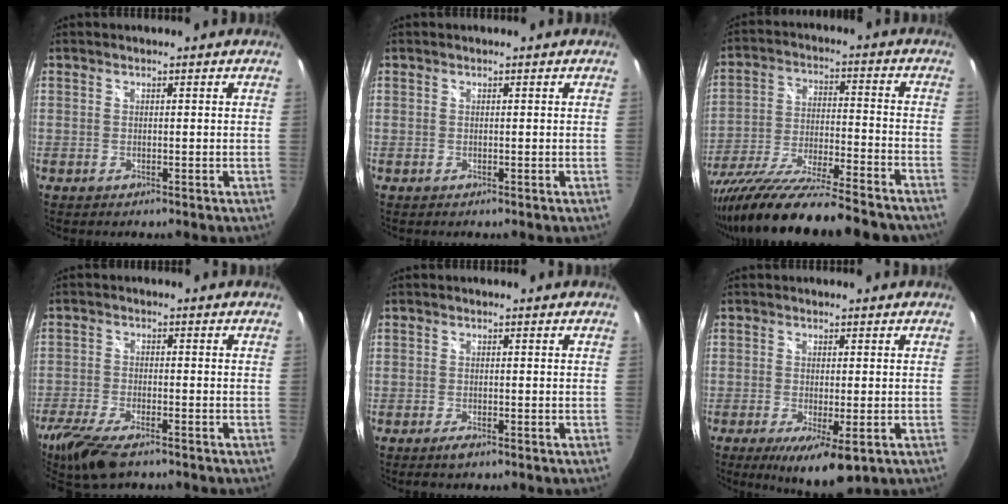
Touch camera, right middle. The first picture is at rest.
{"total": 0.0}
{"total": 25.1, "force": [-20.9, 3.0, 13.5], "torque": [-0.249, -0.076, -0.331]}
{"total": 12.2, "force": [-9.1, 3.8, 7.2], "torque": [-0.172, -0.043, -0.168]}
{"total": 1.6, "force": [-1.2, 0.4, 1.0], "torque": [-0.021, -0.003, -0.022]}
{"total": 8.0, "force": [-3.9, 2.0, 6.7], "torque": [-0.122, -0.029, -0.055]}